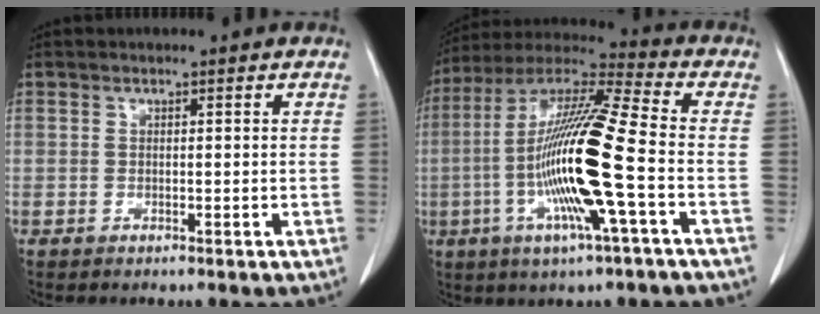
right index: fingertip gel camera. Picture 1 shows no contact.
{"total": 18.5, "force": [-3.9, 0.5, 18.1], "torque": [-0.365, -0.008, -0.082]}